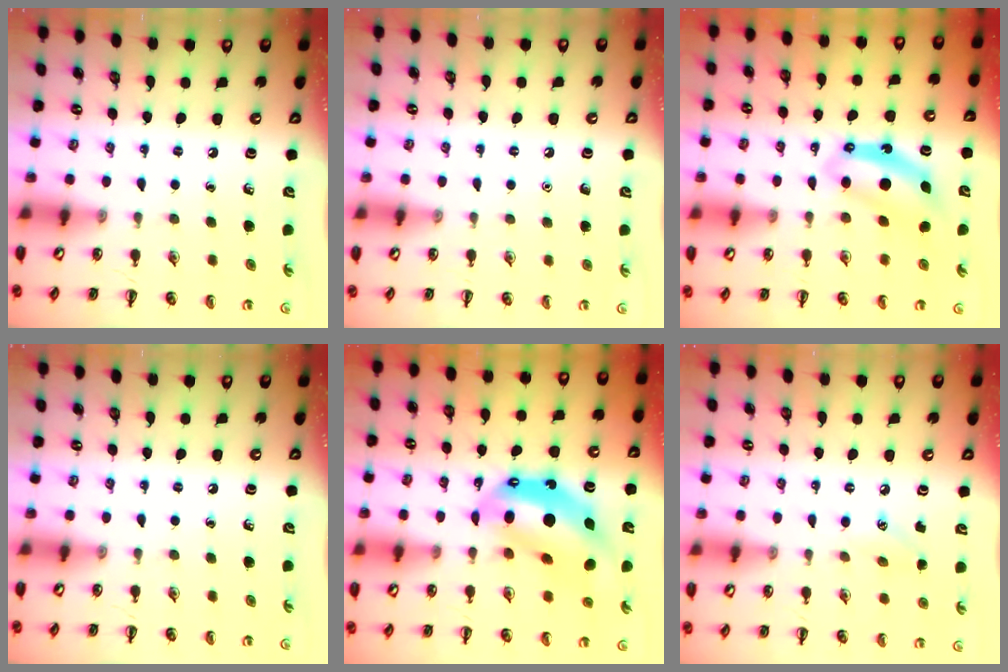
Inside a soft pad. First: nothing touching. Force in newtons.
{"total": 1.5, "press": 1.5, "slide": 0.1}
{"total": 6.8, "press": 6.7, "slide": 0.5}
{"total": 0.0}
{"total": 14.9, "press": 14.2, "slide": 4.3}
{"total": 6.1, "press": 5.9, "slide": 1.5}